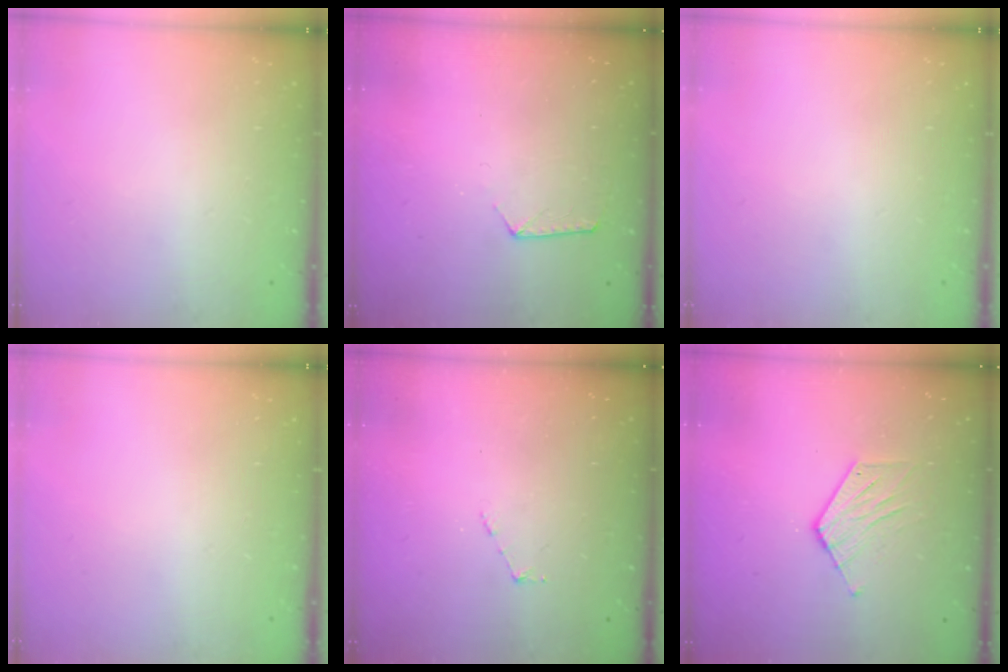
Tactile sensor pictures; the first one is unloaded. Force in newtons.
{"total": 6.3, "press": 6.3, "slide": 0.6}
{"total": 0.0}
{"total": 0.0}
{"total": 2.9, "press": 2.9, "slide": 0.3}
{"total": 6.4, "press": 6.4, "slide": 0.4}